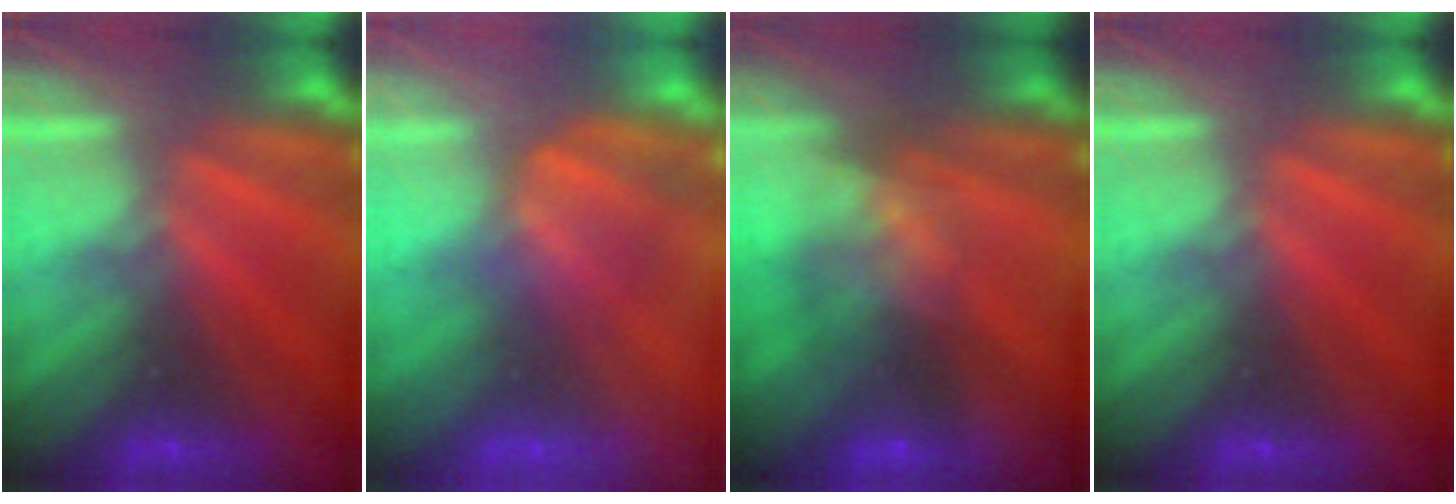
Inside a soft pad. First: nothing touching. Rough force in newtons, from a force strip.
{"total": 3.3}
{"total": 6.9}
{"total": 0.0}